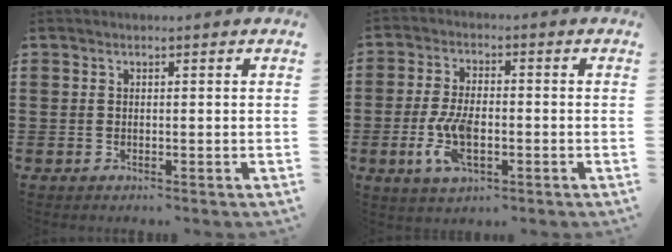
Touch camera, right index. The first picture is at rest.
{"total": 7.3, "force": [-2.0, 3.3, 6.2], "torque": [-0.146, -0.007, -0.043]}